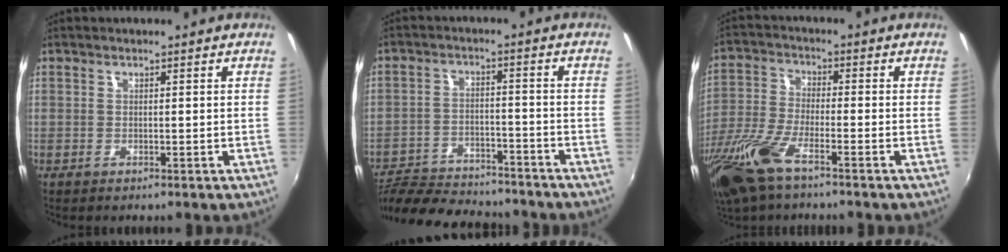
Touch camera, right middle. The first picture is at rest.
{"total": 17.7, "force": [-15.6, 5.0, 6.6], "torque": [-0.148, -0.006, -0.236]}
{"total": 13.3, "force": [-8.5, 3.6, 9.5], "torque": [-0.219, -0.033, -0.173]}